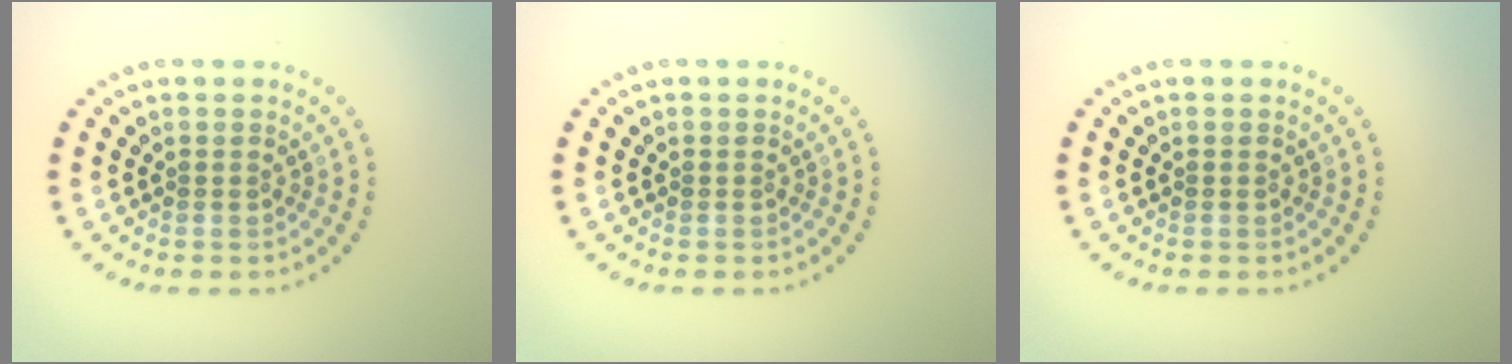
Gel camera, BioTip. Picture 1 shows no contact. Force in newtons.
{"total": 0.0}
{"total": 0.0}